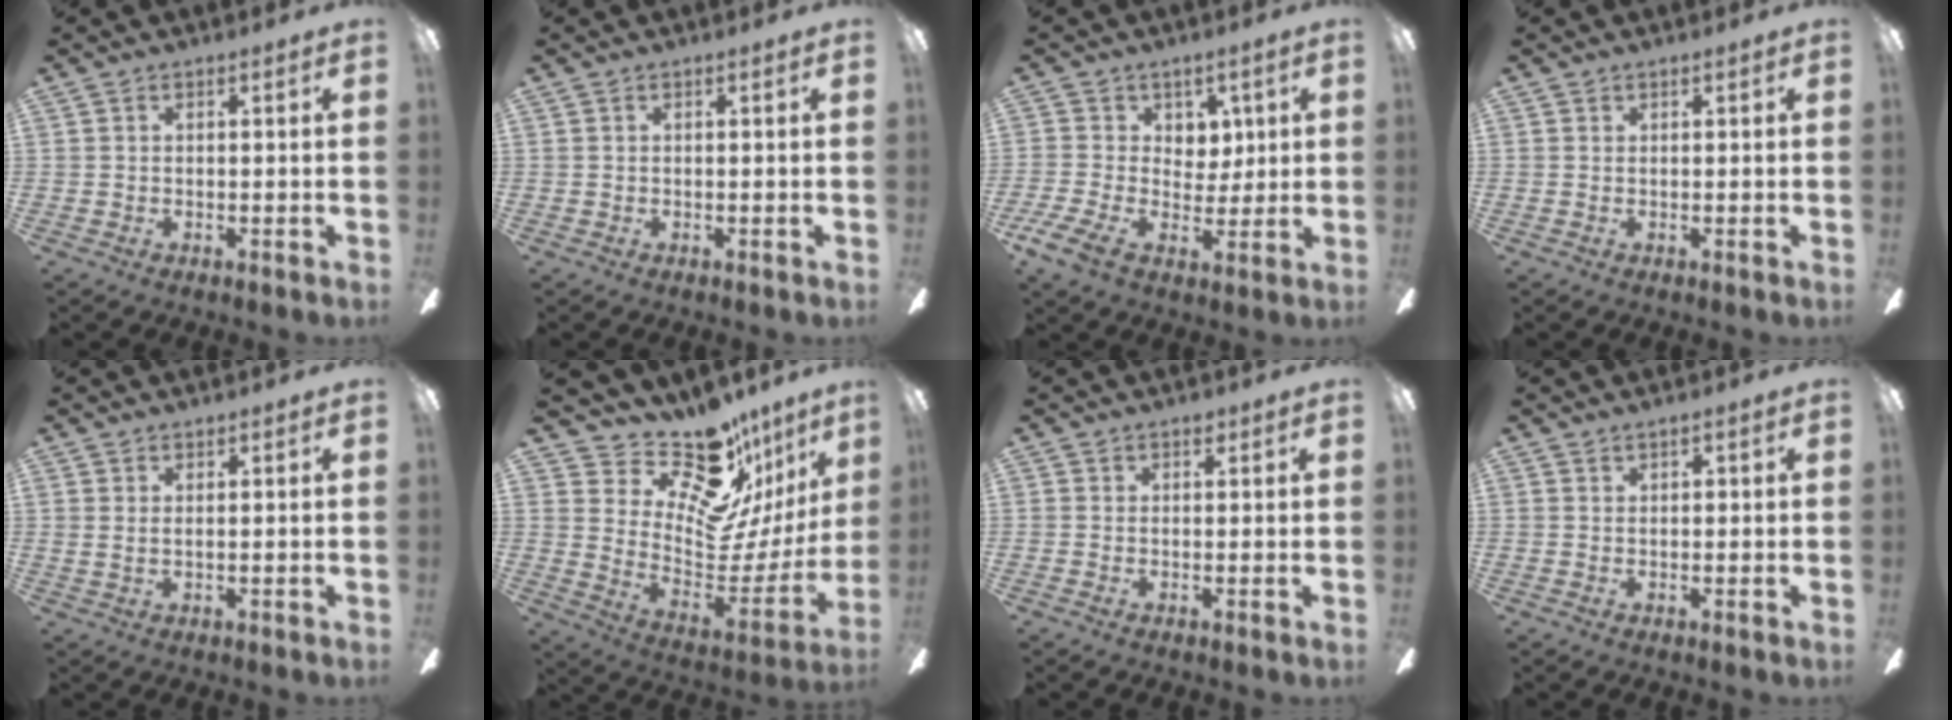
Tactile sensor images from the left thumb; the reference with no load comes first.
{"total": 0.0}
{"total": 8.3, "force": [1.2, 6.6, 4.9], "torque": [-0.091, -0.001, 0.022]}
{"total": 0.0}
{"total": 1.5, "force": [1.0, 0.3, 1.0], "torque": [-0.023, 0.001, 0.018]}
{"total": 18.6, "force": [15.2, 7.9, 7.3], "torque": [-0.103, -0.143, 0.268]}
{"total": 1.1, "force": [0.7, 0.6, 0.6], "torque": [-0.005, -0.001, 0.011]}
{"total": 0.8, "force": [0.6, 0.2, 0.5], "torque": [-0.011, 0.001, 0.011]}